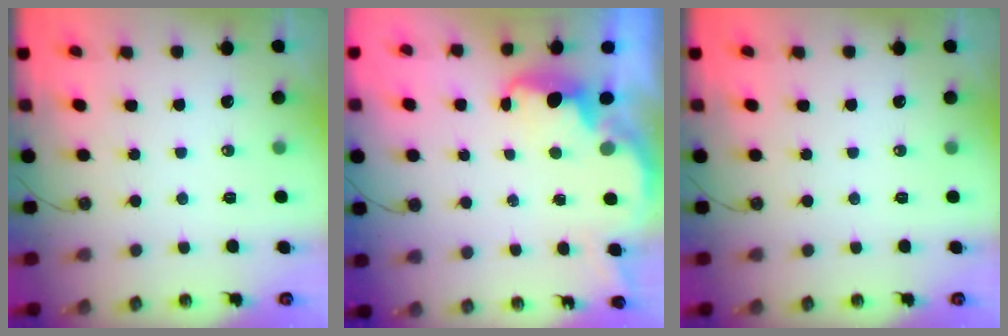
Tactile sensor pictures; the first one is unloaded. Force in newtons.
{"total": 2.8, "press": 2.8, "slide": 0.6}
{"total": 0.0}